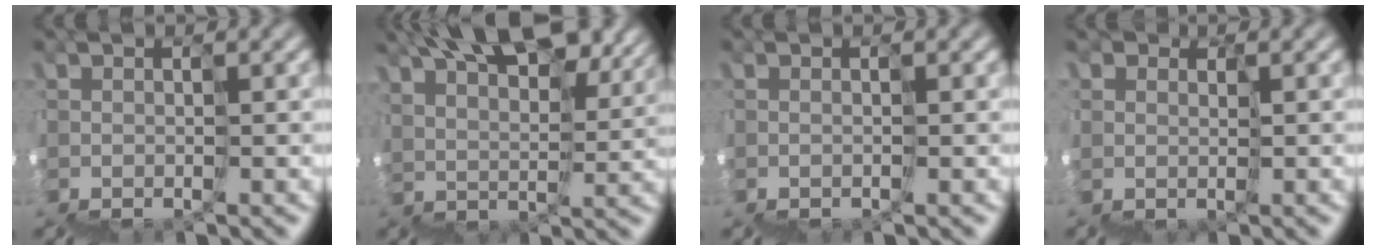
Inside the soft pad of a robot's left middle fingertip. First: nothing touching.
{"total": 12.6, "force": [11.0, 3.5, 5.2], "torque": [-0.080, 0.062, 0.179]}
{"total": 0.7, "force": [0.0, -0.5, -0.4], "torque": [0.013, 0.004, 0.000]}
{"total": 2.9, "force": [1.2, 2.6, 0.4], "torque": [-0.009, 0.005, 0.021]}